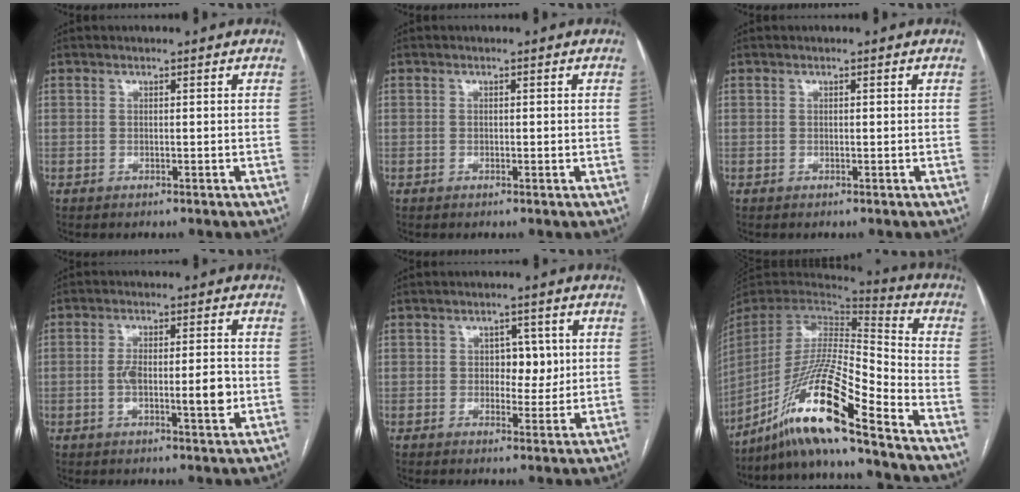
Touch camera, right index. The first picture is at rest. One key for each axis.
{"total": 0.5, "fx": 0.0, "fy": 0.3, "fz": 0.5, "tx": -0.007, "ty": 0.001, "tz": 0.001}
{"total": 0.0}
{"total": 7.6, "fx": -1.3, "fy": 1.9, "fz": 7.3, "tx": -0.123, "ty": 0.007, "tz": -0.019}
{"total": 4.3, "fx": 0.6, "fy": 2.7, "fz": 3.3, "tx": -0.036, "ty": 0.006, "tz": 0.010}
{"total": 18.5, "fx": -13.1, "fy": 0.0, "fz": 13.0, "tx": -0.277, "ty": -0.014, "tz": -0.247}